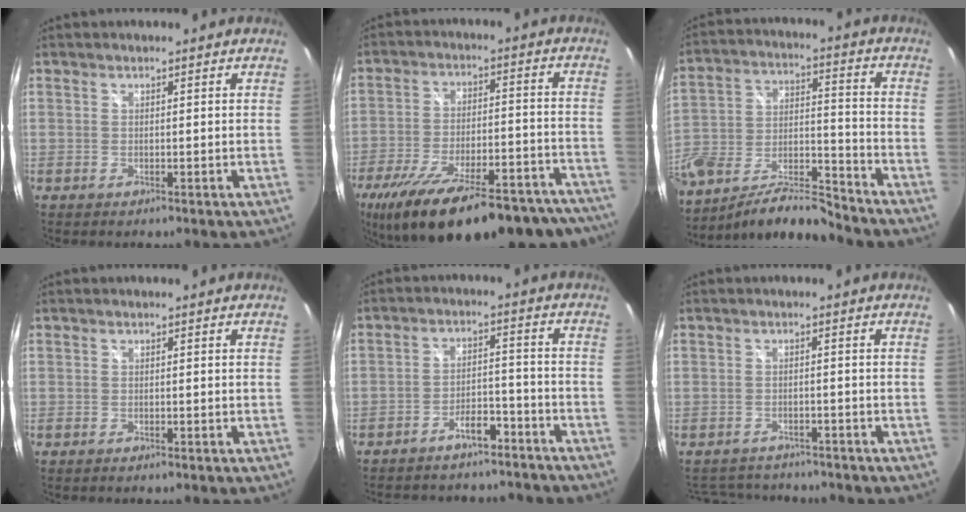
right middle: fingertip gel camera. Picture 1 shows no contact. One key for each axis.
{"total": 31.6, "fx": -25.3, "fy": 9.8, "fz": 16.1, "tx": -0.279, "ty": -0.032, "tz": -0.346}
{"total": 15.1, "fx": -10.3, "fy": 5.4, "fz": 9.6, "tx": -0.203, "ty": -0.014, "tz": -0.188}
{"total": 0.6, "fx": -0.5, "fy": 0.1, "fz": 0.2, "tx": -0.004, "ty": -0.003, "tz": -0.011}
{"total": 15.1, "fx": -13.2, "fy": 5.4, "fz": 5.0, "tx": -0.109, "ty": 0.033, "tz": -0.168}
{"total": 8.2, "fx": -7.3, "fy": 3.1, "fz": 1.9, "tx": -0.050, "ty": 0.007, "tz": -0.106}